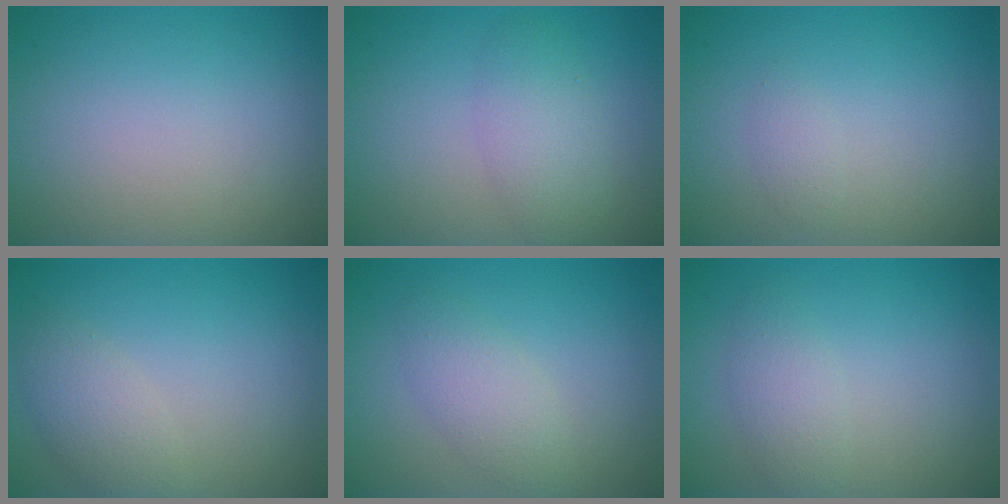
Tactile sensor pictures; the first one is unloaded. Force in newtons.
{"total": 3.1, "press": 3.1, "slide": 0.1}
{"total": 0.8, "press": 0.8, "slide": 0.0}
{"total": 2.6, "press": 2.6, "slide": 0.1}
{"total": 2.7, "press": 2.6, "slide": 0.1}
{"total": 2.1, "press": 2.1, "slide": 0.1}